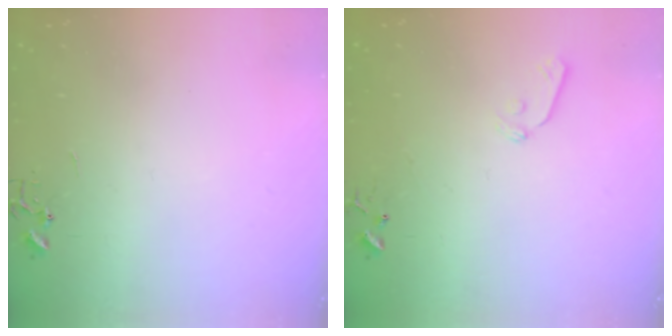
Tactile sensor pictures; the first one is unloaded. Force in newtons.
{"total": 5.9, "press": 5.8, "slide": 0.6}